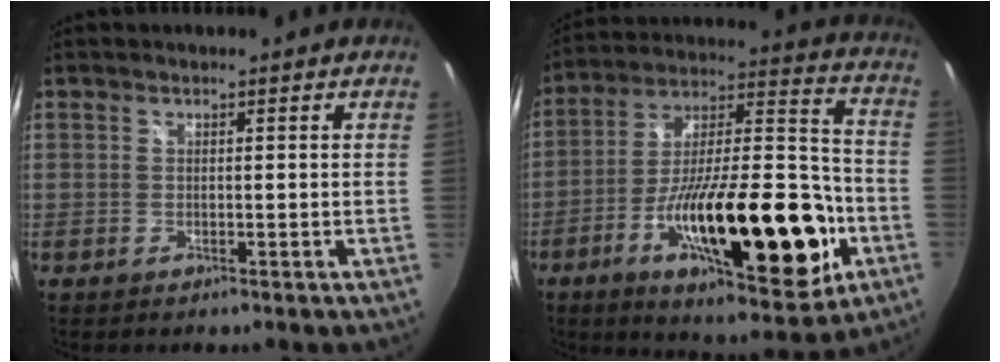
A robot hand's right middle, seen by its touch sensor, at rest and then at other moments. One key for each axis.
{"total": 28.2, "fx": -10.2, "fy": 9.0, "fz": 24.7, "tx": -0.394, "ty": -0.009, "tz": -0.157}